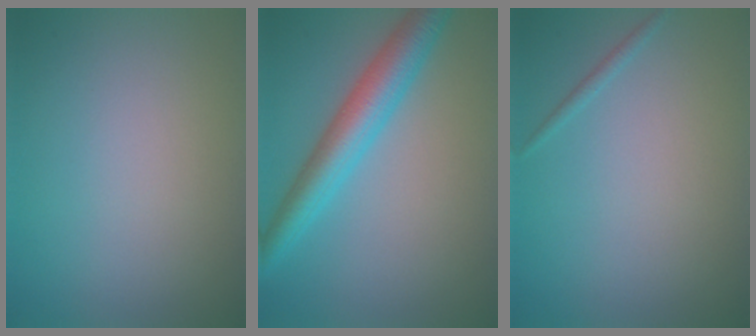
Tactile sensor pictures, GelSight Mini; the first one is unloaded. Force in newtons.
{"total": 5.3, "press": 5.3, "slide": 0.2}
{"total": 0.6, "press": 0.6, "slide": 0.0}